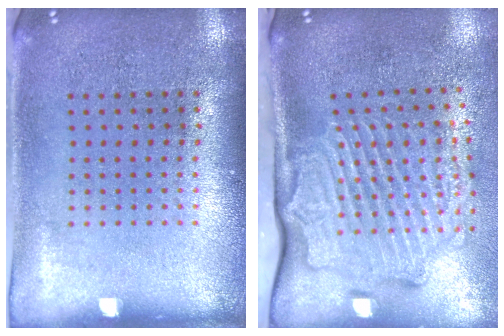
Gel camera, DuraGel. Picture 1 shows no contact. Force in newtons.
{"total": 3.1, "press": 2.3, "slide": 2.1}